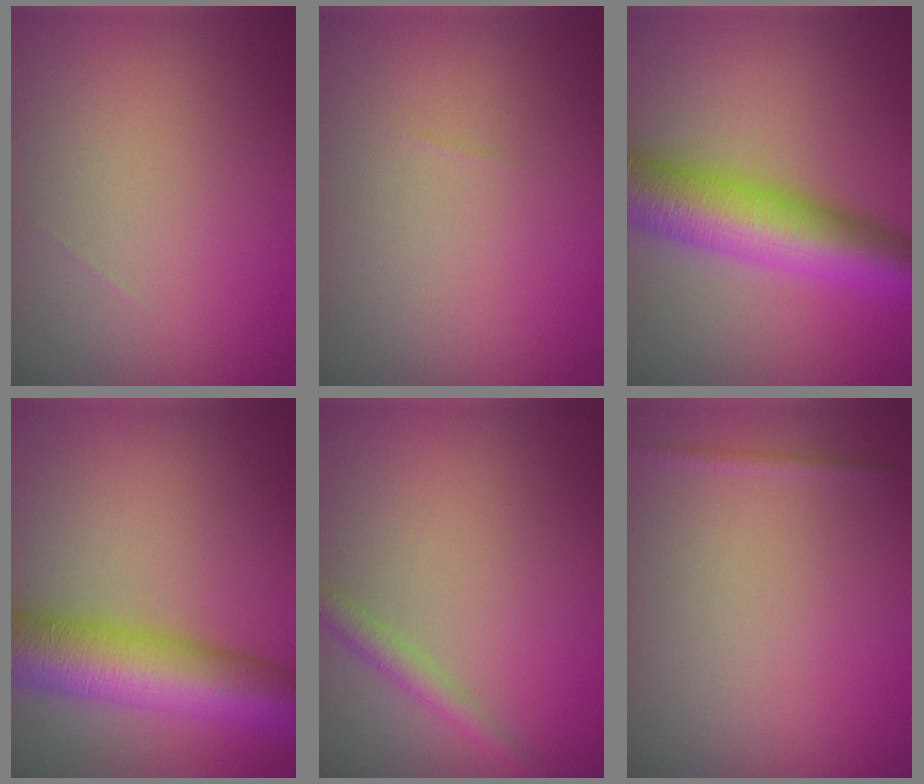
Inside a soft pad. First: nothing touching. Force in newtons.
{"total": 0.0}
{"total": 10.1, "press": 10.1, "slide": 0.1}
{"total": 11.0, "press": 11.0, "slide": 0.3}
{"total": 1.9, "press": 1.9, "slide": 0.0}
{"total": 0.6, "press": 0.6, "slide": 0.0}